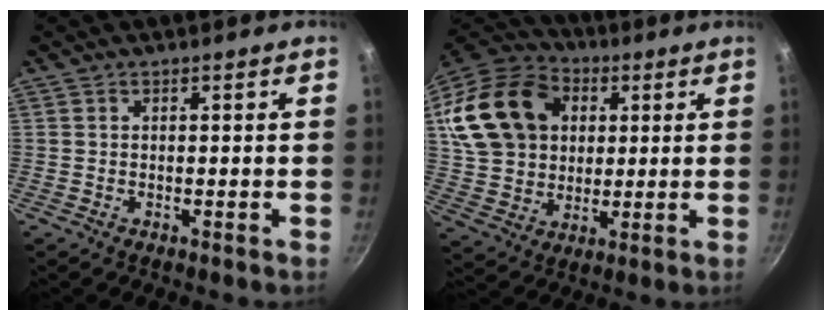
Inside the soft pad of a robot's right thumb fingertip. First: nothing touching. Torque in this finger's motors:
{"motor_torque": [-0.12, 1.64, 0.86, -0.12, 0.22]}